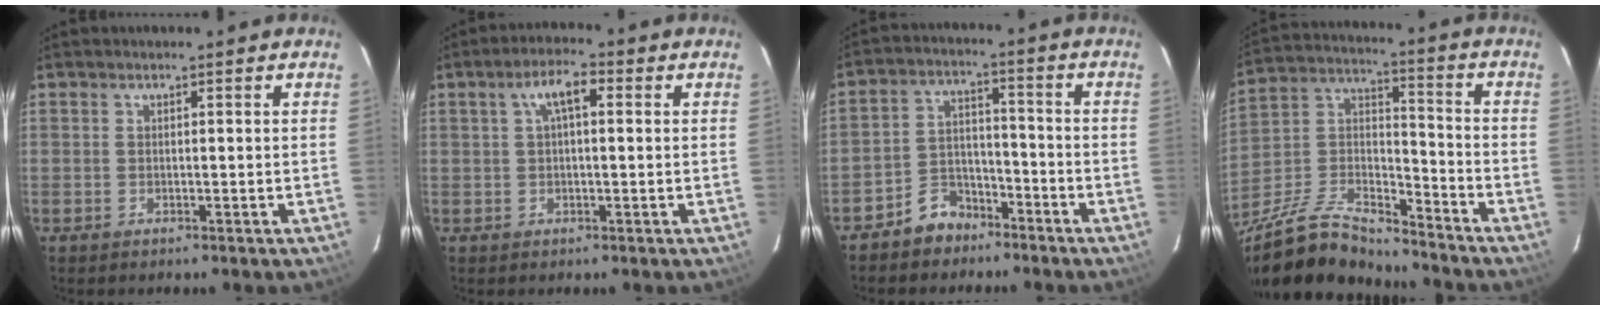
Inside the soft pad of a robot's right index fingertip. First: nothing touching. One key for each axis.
{"total": 5.3, "fx": 1.5, "fy": 2.0, "fz": 4.7, "tx": -0.086, "ty": 0.020, "tz": 0.027}
{"total": 7.3, "fx": -5.6, "fy": 4.4, "fz": 1.6, "tx": -0.040, "ty": 0.026, "tz": -0.091}
{"total": 20.3, "fx": -16.6, "fy": 6.1, "fz": 10.0, "tx": -0.219, "ty": 0.000, "tz": -0.305}